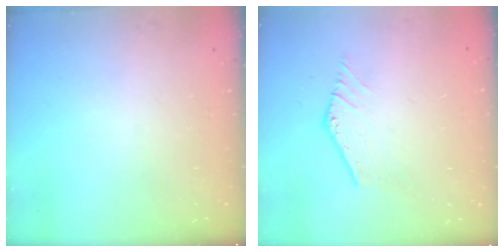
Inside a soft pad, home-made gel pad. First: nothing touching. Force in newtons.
{"total": 0.0}